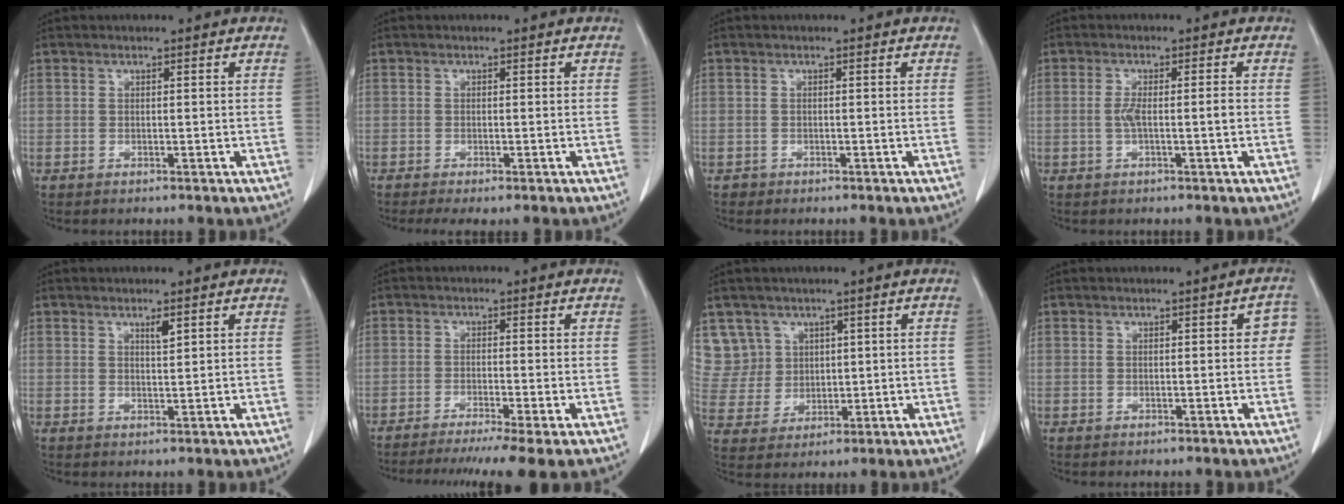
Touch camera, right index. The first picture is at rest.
{"total": 2.7, "force": [-2.0, 0.6, 1.8], "torque": [-0.028, -0.009, -0.030]}
{"total": 0.7, "force": [-0.4, 0.5, -0.2], "torque": [-0.004, 0.003, -0.010]}
{"total": 3.0, "force": [-0.5, 0.2, 3.0], "torque": [-0.058, 0.000, -0.007]}
{"total": 1.6, "force": [1.0, 0.2, 1.2], "torque": [-0.024, -0.004, 0.017]}
{"total": 8.6, "force": [-6.6, -0.8, 5.4], "torque": [-0.074, -0.019, -0.102]}
{"total": 7.7, "force": [4.1, 6.5, -0.3], "torque": [0.006, 0.017, 0.095]}
{"total": 2.4, "force": [0.4, 1.1, 2.2], "torque": [-0.012, 0.013, 0.000]}